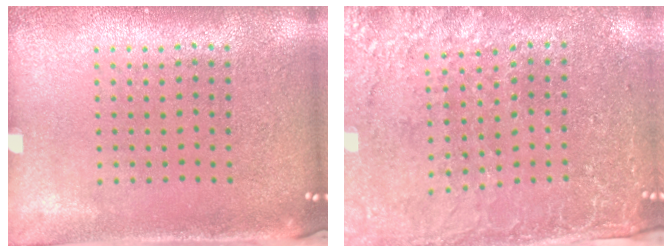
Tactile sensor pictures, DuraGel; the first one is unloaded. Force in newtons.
{"total": 3.1, "press": 2.9, "slide": 0.9}